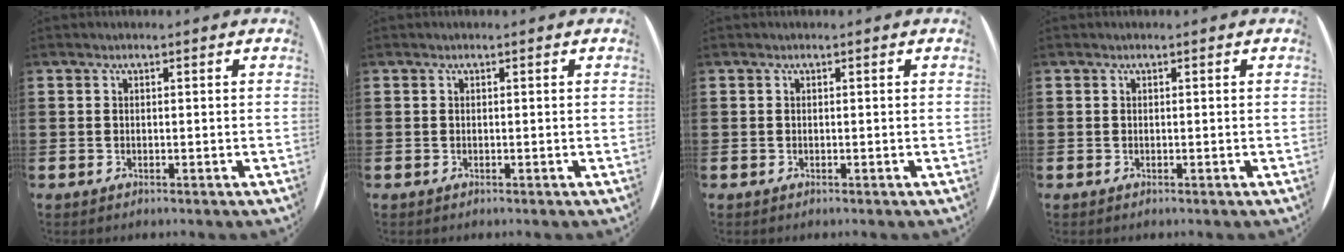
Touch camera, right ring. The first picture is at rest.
{"total": 0.0}
{"total": 0.0}
{"total": 0.0}